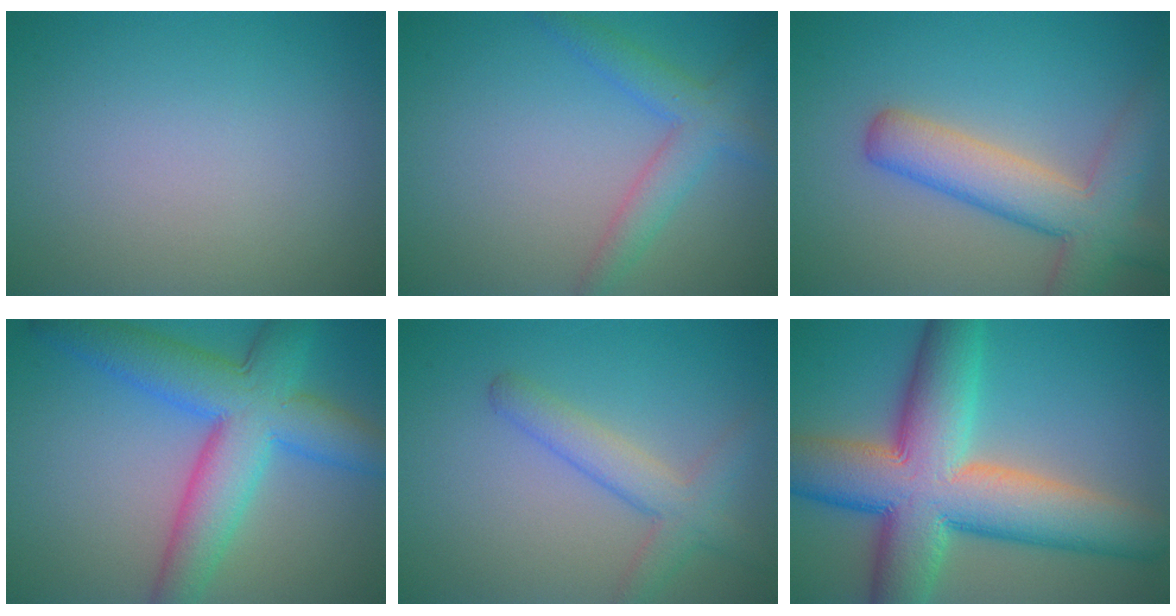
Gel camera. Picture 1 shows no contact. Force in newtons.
{"total": 3.5, "press": 3.5, "slide": 0.1}
{"total": 6.9, "press": 6.9, "slide": 0.5}
{"total": 9.0, "press": 9.0, "slide": 0.3}
{"total": 3.5, "press": 3.5, "slide": 0.2}
{"total": 13.7, "press": 13.7, "slide": 0.6}